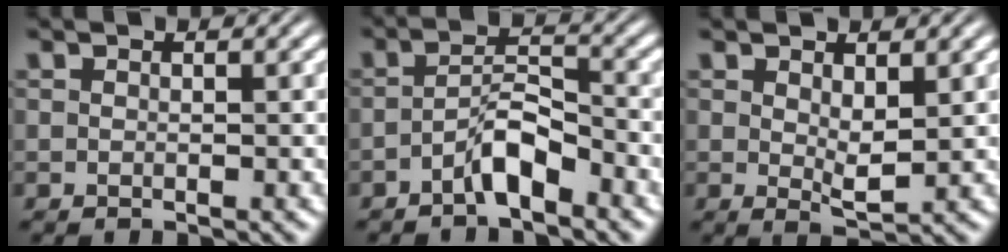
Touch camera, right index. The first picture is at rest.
{"total": 3.2, "force": [-2.4, 0.3, 2.0], "torque": [-0.015, -0.004, -0.039]}
{"total": 1.7, "force": [0.9, -0.6, 1.4], "torque": [-0.014, -0.017, 0.025]}